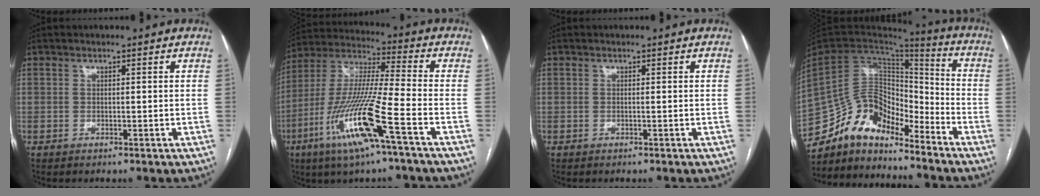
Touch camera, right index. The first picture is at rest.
{"total": 16.8, "force": [-7.6, 0.3, 14.9], "torque": [-0.312, -0.020, -0.146]}
{"total": 0.0}
{"total": 14.2, "force": [-12.5, 5.5, 3.8], "torque": [-0.065, 0.060, -0.229]}